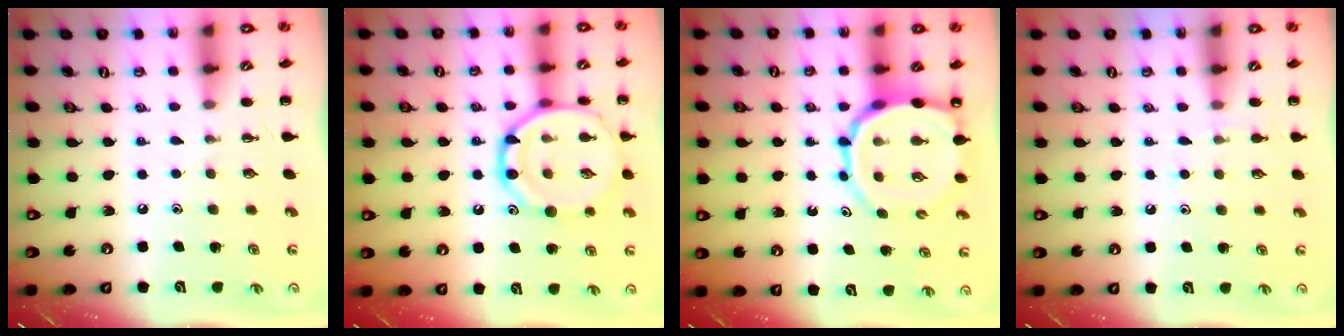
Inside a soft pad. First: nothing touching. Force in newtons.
{"total": 15.9, "press": 15.8, "slide": 1.3}
{"total": 11.1, "press": 10.7, "slide": 3.0}
{"total": 5.9, "press": 5.6, "slide": 1.9}